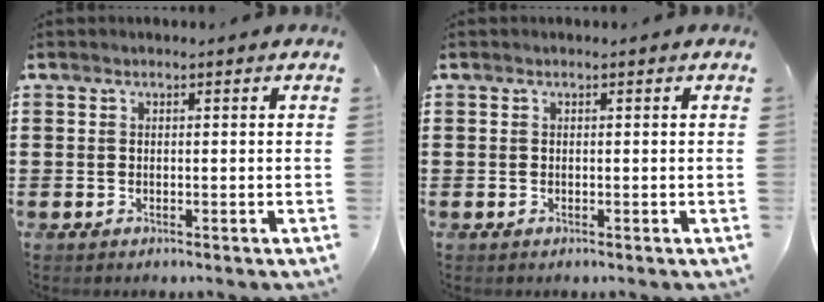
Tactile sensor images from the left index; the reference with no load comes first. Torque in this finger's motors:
{"motor_torque": [0.00, 0.00, 0.00, 0.00]}